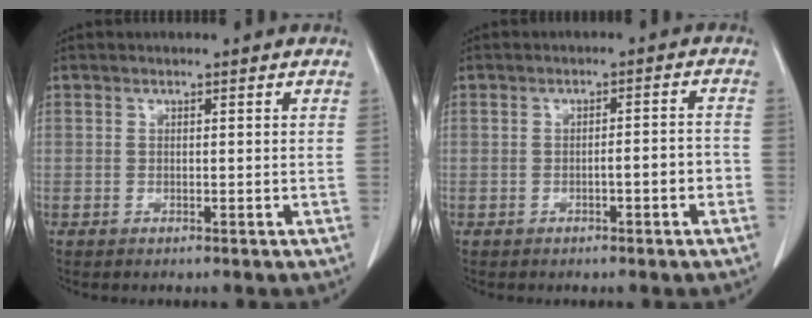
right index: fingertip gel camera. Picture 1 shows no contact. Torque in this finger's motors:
{"motor_torque": [0.50, -0.31, 0.19, 0.04]}